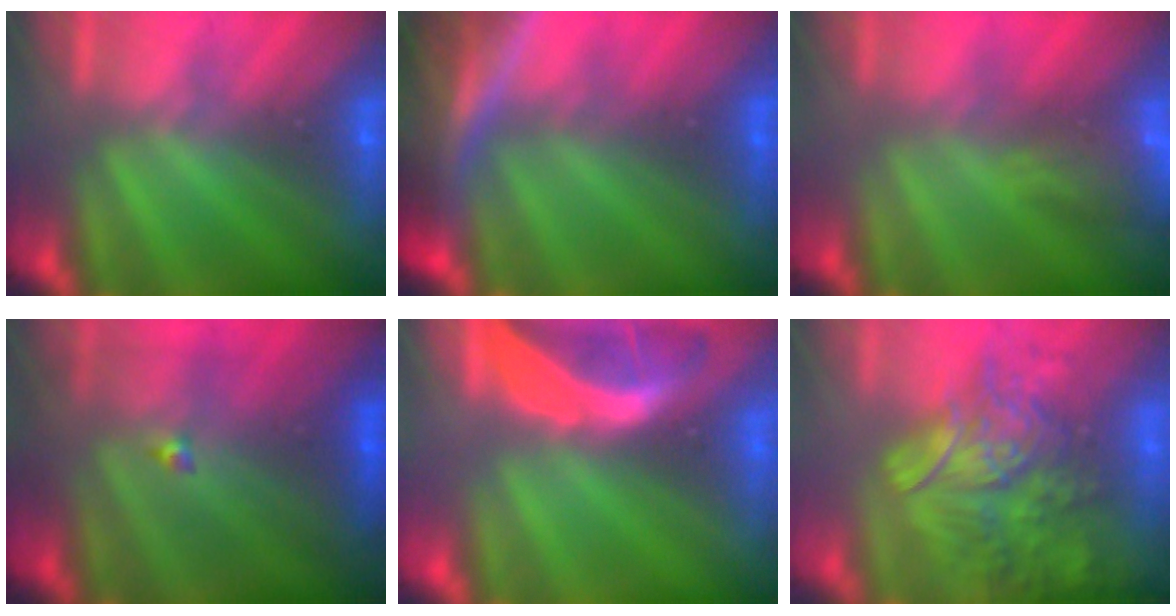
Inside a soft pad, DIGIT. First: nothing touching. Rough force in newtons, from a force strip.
{"total": 8.2}
{"total": 7.6}
{"total": 4.5}
{"total": 1.8}
{"total": 5.8}